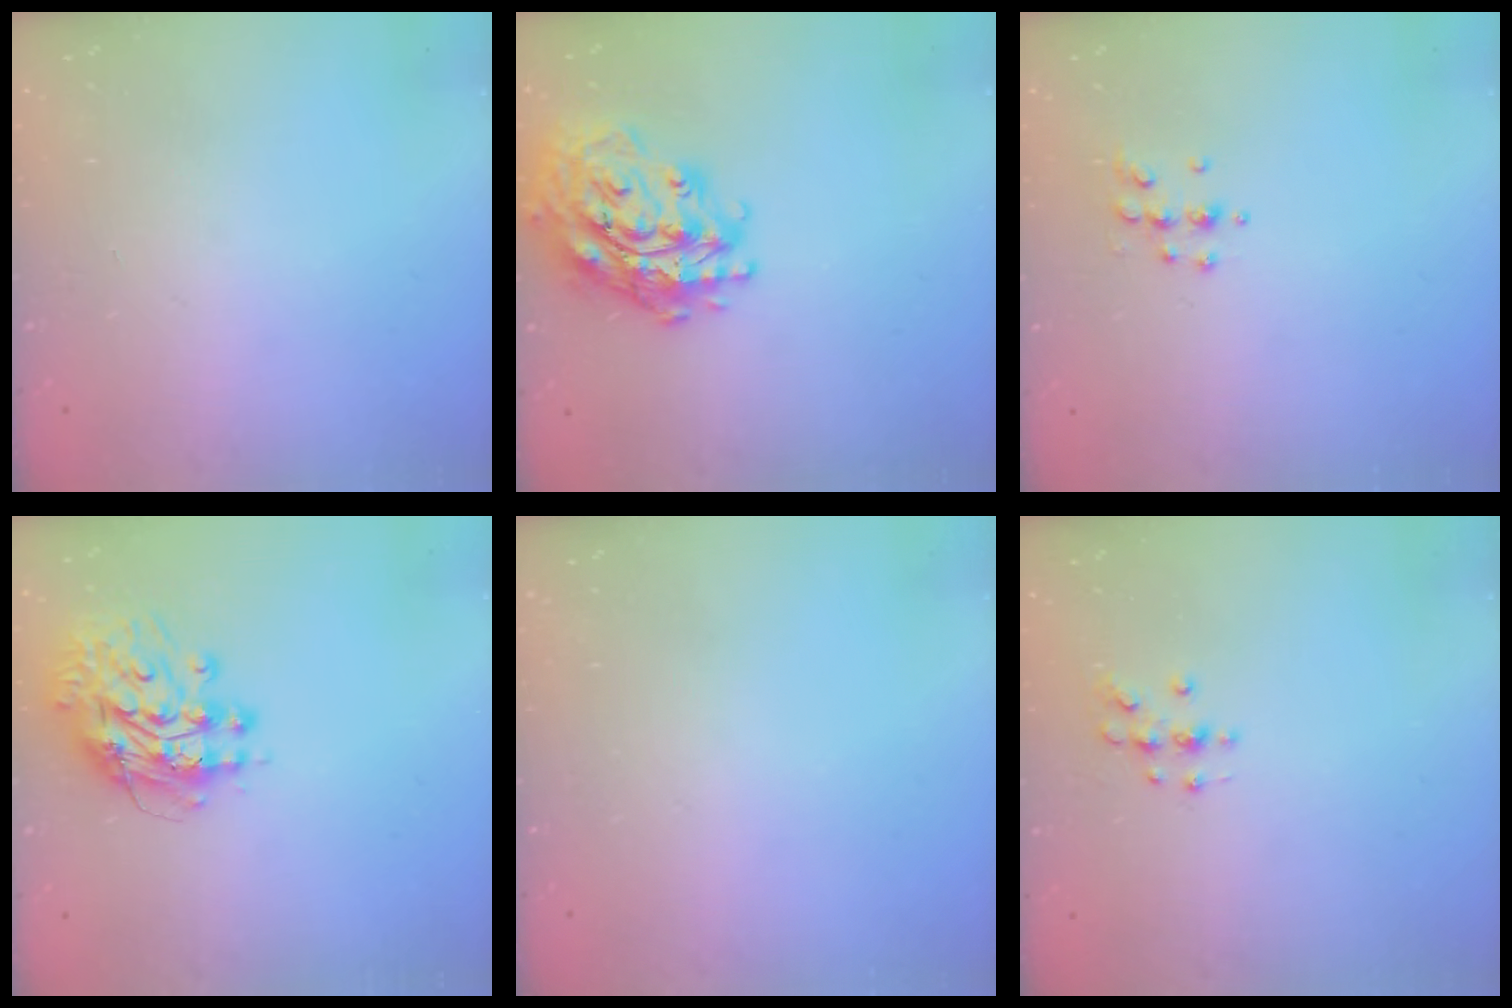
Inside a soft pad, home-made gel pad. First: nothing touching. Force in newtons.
{"total": 21.0, "press": 20.9, "slide": 2.7}
{"total": 4.8, "press": 4.7, "slide": 0.5}
{"total": 12.5, "press": 12.4, "slide": 1.2}
{"total": 0.0}
{"total": 5.4, "press": 5.2, "slide": 1.6}